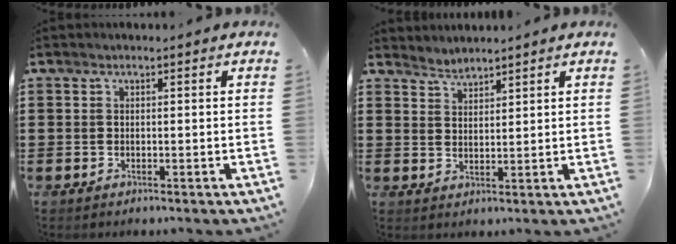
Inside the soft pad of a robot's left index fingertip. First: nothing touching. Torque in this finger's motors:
{"motor_torque": [-0.67, -0.66, -0.22, -0.04]}